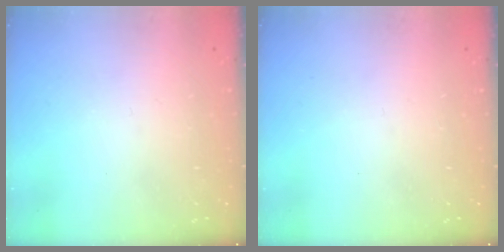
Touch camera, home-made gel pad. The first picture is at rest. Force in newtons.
{"total": 0.0}